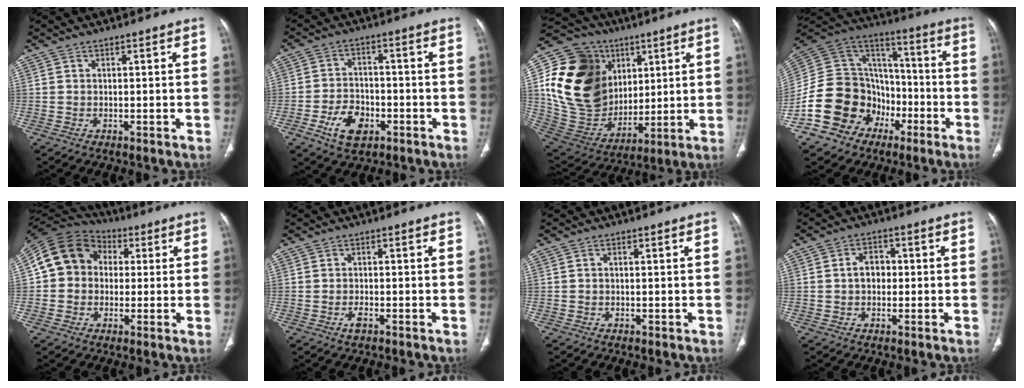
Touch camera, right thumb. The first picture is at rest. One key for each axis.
{"total": 8.2, "fx": -3.7, "fy": 5.2, "fz": 5.1, "tx": -0.076, "ty": 0.021, "tz": -0.060}
{"total": 27.8, "fx": 6.8, "fy": 21.3, "fz": 16.5, "tx": -0.301, "ty": 0.007, "tz": 0.142}
{"total": 22.0, "fx": -8.6, "fy": 17.5, "fz": 10.1, "tx": -0.157, "ty": 0.088, "tz": -0.145}
{"total": 13.2, "fx": 1.8, "fy": 11.3, "fz": 6.5, "tx": -0.106, "ty": 0.027, "tz": 0.022}
{"total": 1.4, "fx": -0.7, "fy": 0.4, "fz": 1.1, "tx": -0.025, "ty": -0.002, "tz": -0.014}
{"total": 0.0}
{"total": 4.1, "fx": 0.0, "fy": 3.1, "fz": 2.7, "tx": -0.031, "ty": 0.012, "tz": -0.005}